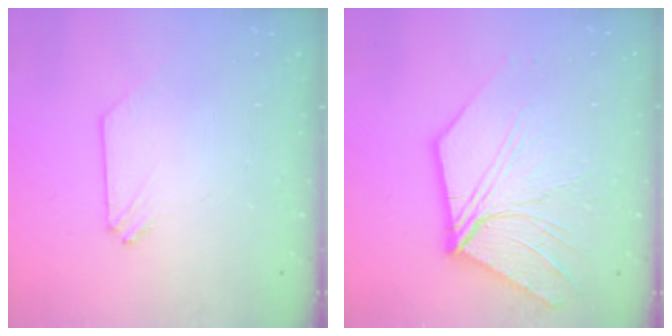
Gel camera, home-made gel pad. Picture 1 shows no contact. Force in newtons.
{"total": 12.8, "press": 12.6, "slide": 2.3}